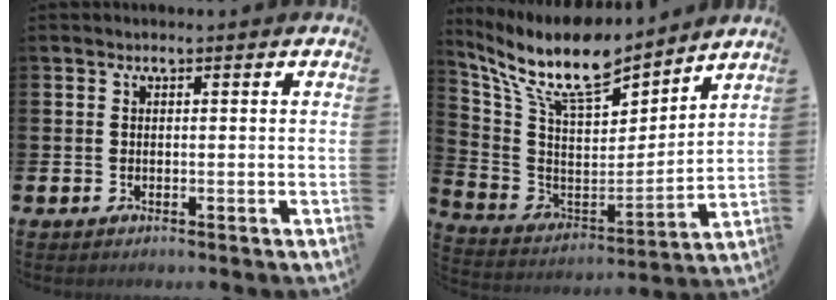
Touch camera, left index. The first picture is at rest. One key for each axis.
{"total": 11.6, "fx": 10.0, "fy": 3.1, "fz": 5.0, "tx": -0.142, "ty": -0.072, "tz": 0.176}